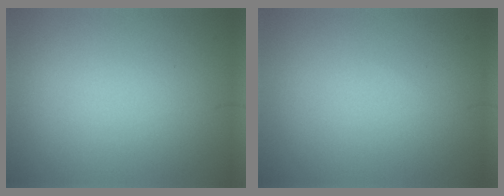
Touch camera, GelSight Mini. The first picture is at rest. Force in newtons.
{"total": 0.0}